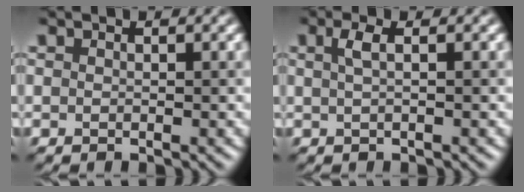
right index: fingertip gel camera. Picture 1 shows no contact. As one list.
[{"total": 1.6, "force": [0.4, 0.5, 1.5], "torque": [-0.023, 0.002, 0.006]}]